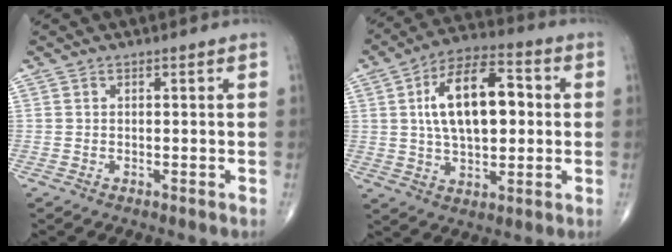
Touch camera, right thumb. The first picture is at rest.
{"total": 16.3, "force": [2.2, 8.4, 13.8], "torque": [-0.215, 0.016, 0.035]}